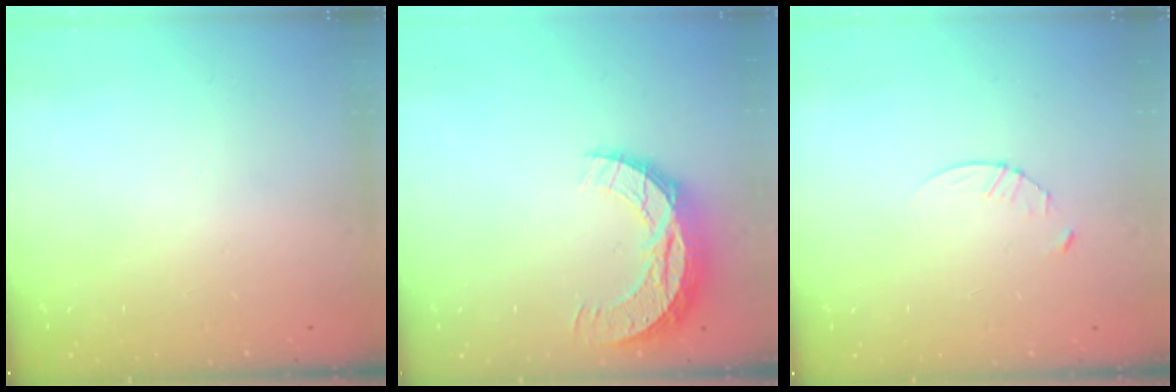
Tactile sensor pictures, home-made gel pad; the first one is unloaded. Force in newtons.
{"total": 10.4, "press": 10.4, "slide": 0.6}
{"total": 3.3, "press": 3.2, "slide": 0.4}